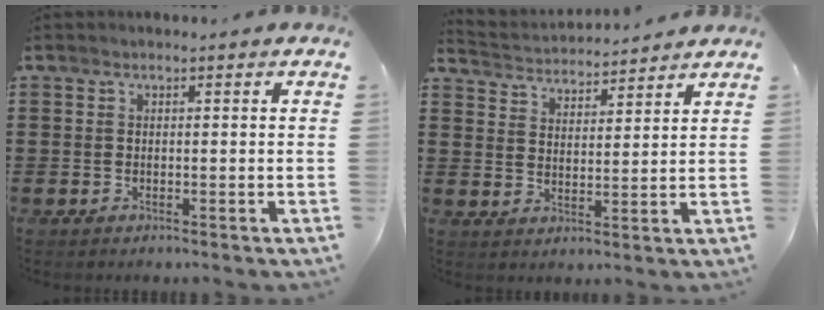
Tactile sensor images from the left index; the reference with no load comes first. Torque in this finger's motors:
{"motor_torque": [0.37, 0.26, -0.08, -0.06]}